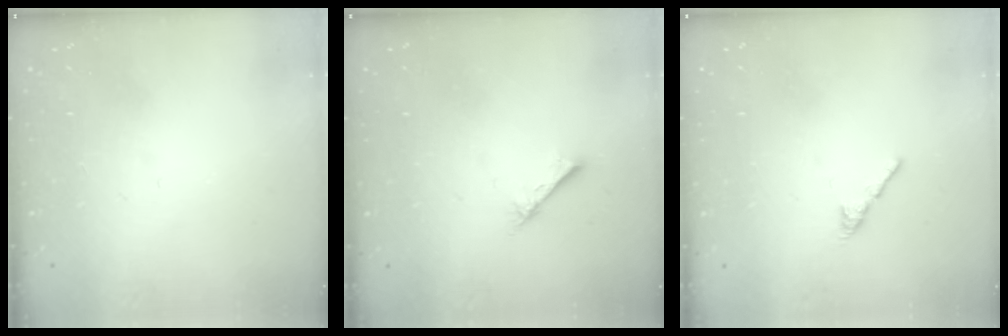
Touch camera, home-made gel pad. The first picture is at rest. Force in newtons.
{"total": 2.3, "press": 2.3, "slide": 0.3}
{"total": 2.7, "press": 2.6, "slide": 0.8}